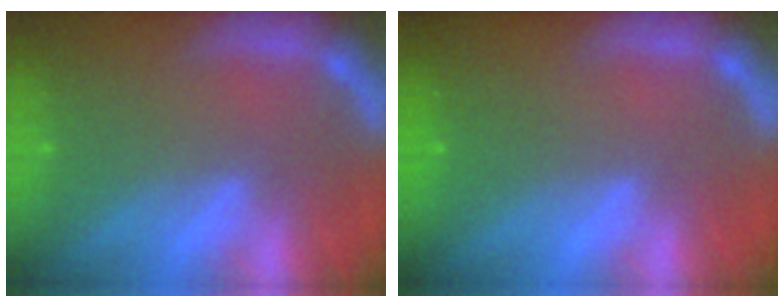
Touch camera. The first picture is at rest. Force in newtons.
{"total": 0.9}